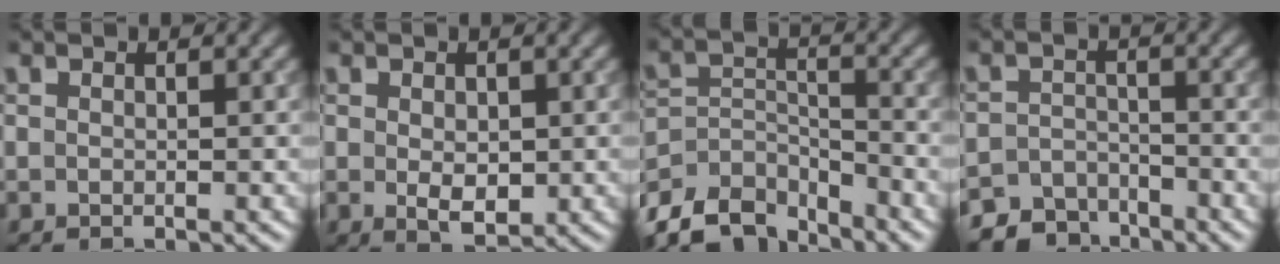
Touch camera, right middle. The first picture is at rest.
{"total": 2.6, "force": [-0.1, 1.6, 2.1], "torque": [-0.033, -0.006, 0.003]}
{"total": 8.0, "force": [-6.8, 3.1, 3.0], "torque": [-0.052, -0.008, -0.128]}
{"total": 4.4, "force": [-3.8, 2.0, 0.5], "torque": [0.003, -0.007, -0.067]}